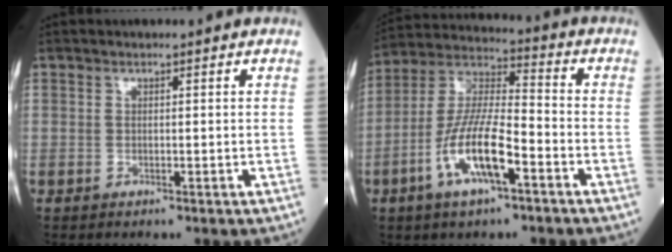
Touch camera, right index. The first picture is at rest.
{"total": 12.8, "force": [-5.2, 2.9, 11.3], "torque": [-0.230, 0.000, -0.098]}